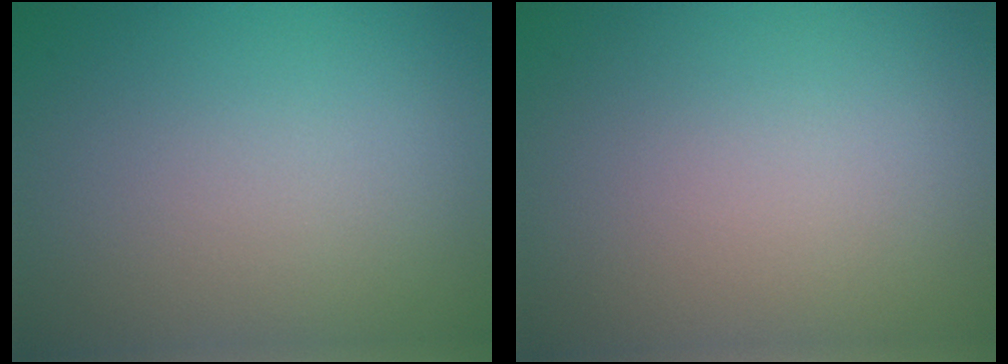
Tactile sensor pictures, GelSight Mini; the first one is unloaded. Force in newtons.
{"total": 0.0}